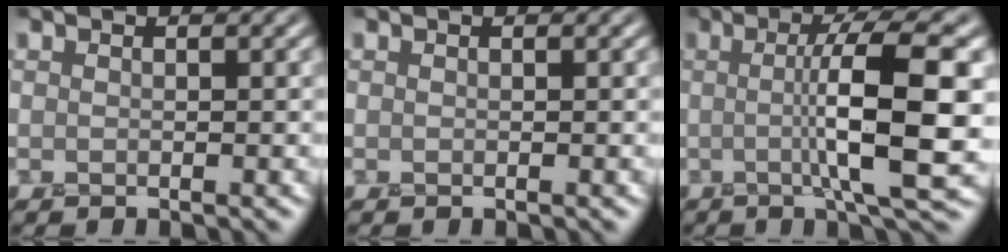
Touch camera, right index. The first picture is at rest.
{"total": 0.0}
{"total": 8.4, "force": [0.0, 1.6, 8.3], "torque": [-0.116, 0.002, -0.003]}